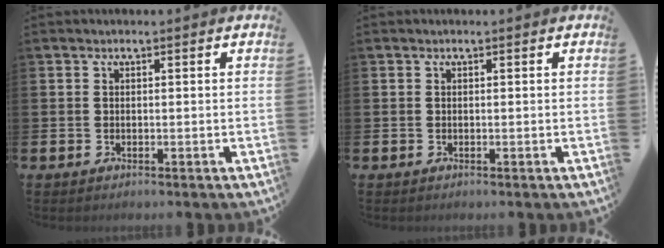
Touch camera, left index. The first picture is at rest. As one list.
[{"total": 0.0}]